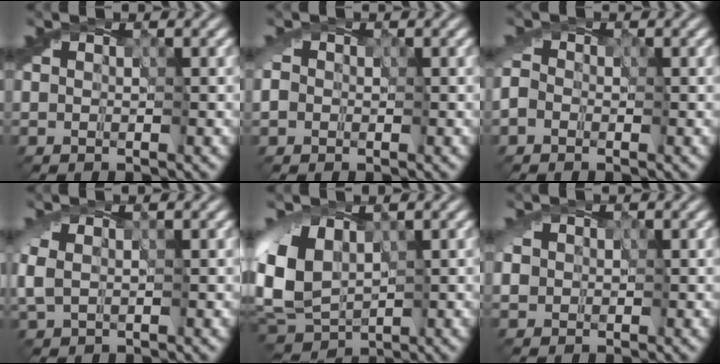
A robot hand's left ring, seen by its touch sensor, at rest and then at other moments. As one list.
[{"total": 0.9, "force": [-0.3, 0.9, 0.0], "torque": [0.007, 0.005, -0.009]}, {"total": 1.4, "force": [-0.9, 1.0, 0.4], "torque": [-0.012, 0.006, -0.026]}, {"total": 1.9, "force": [0.4, 1.2, 1.4], "torque": [-0.045, 0.003, 0.003]}, {"total": 6.5, "force": [1.3, 4.4, 4.6], "torque": [-0.113, 0.007, 0.014]}, {"total": 1.9, "force": [0.3, 1.8, 0.4], "torque": [-0.001, 0.009, -0.007]}]